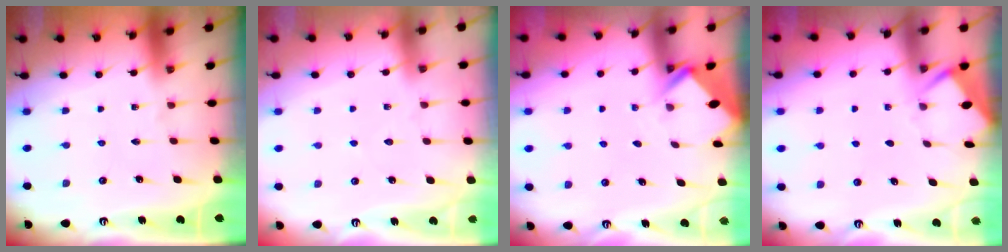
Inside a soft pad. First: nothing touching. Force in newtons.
{"total": 2.3, "press": 2.3, "slide": 0.3}
{"total": 2.8, "press": 2.8, "slide": 0.2}
{"total": 2.9, "press": 2.9, "slide": 0.3}